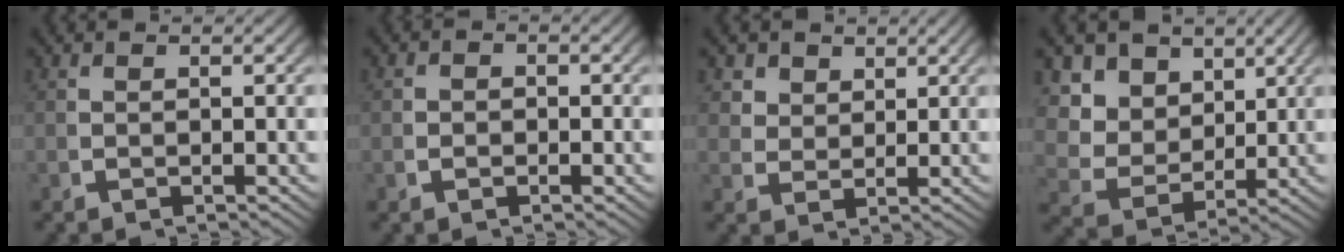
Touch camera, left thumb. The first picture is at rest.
{"total": 0.8, "force": [-0.3, 0.7, 0.4], "torque": [-0.008, -0.003, -0.005]}
{"total": 3.4, "force": [2.3, 2.1, 1.3], "torque": [-0.026, -0.012, 0.051]}
{"total": 10.5, "force": [1.8, 8.6, 5.7], "torque": [-0.142, -0.032, 0.035]}